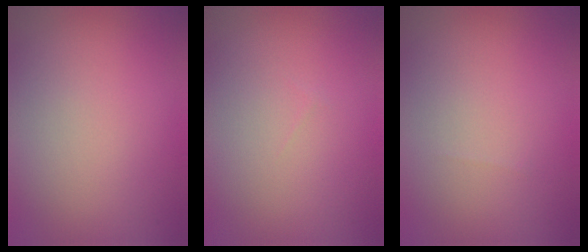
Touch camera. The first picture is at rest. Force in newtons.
{"total": 0.0}
{"total": 0.0}